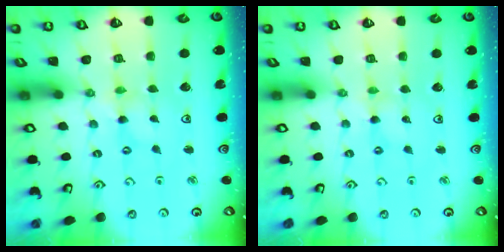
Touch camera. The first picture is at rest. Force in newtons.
{"total": 0.8, "press": 0.8, "slide": 0.1}